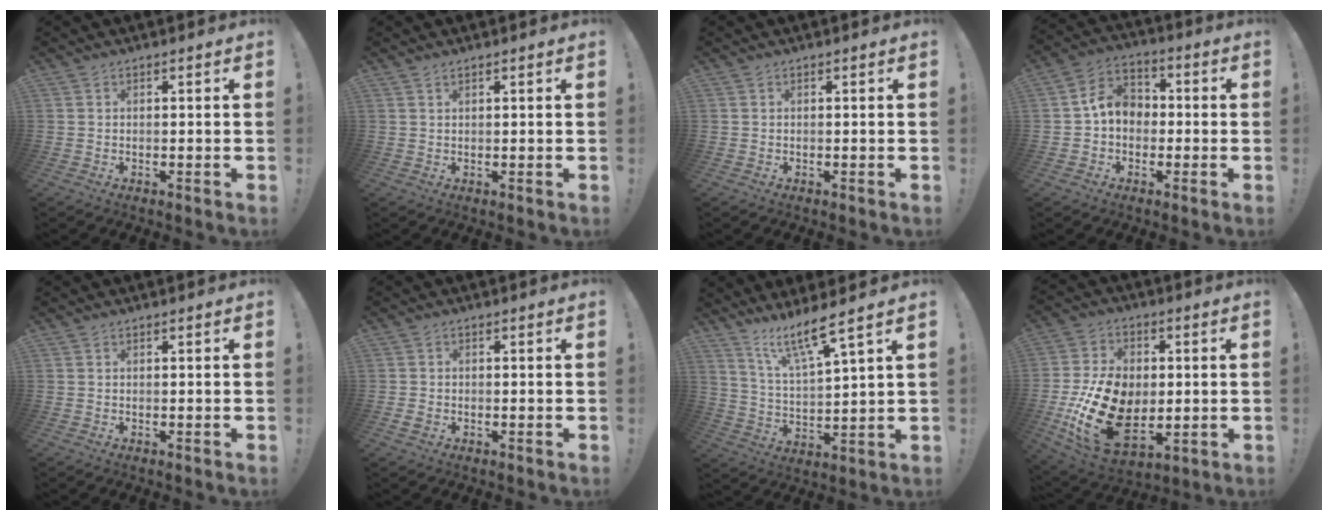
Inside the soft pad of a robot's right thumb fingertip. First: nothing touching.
{"total": 0.7, "force": [0.7, 0.1, 0.3], "torque": [-0.002, -0.002, 0.011]}
{"total": 0.0}
{"total": 10.3, "force": [0.5, 8.2, 6.1], "torque": [-0.104, 0.019, 0.014]}
{"total": 0.0}
{"total": 1.6, "force": [-0.7, 1.1, 0.9], "torque": [-0.018, 0.007, -0.011]}
{"total": 11.1, "force": [8.6, 0.7, 7.0], "torque": [-0.128, -0.050, 0.142]}
{"total": 22.4, "force": [-3.4, 15.3, 16.0], "torque": [-0.301, 0.016, -0.042]}